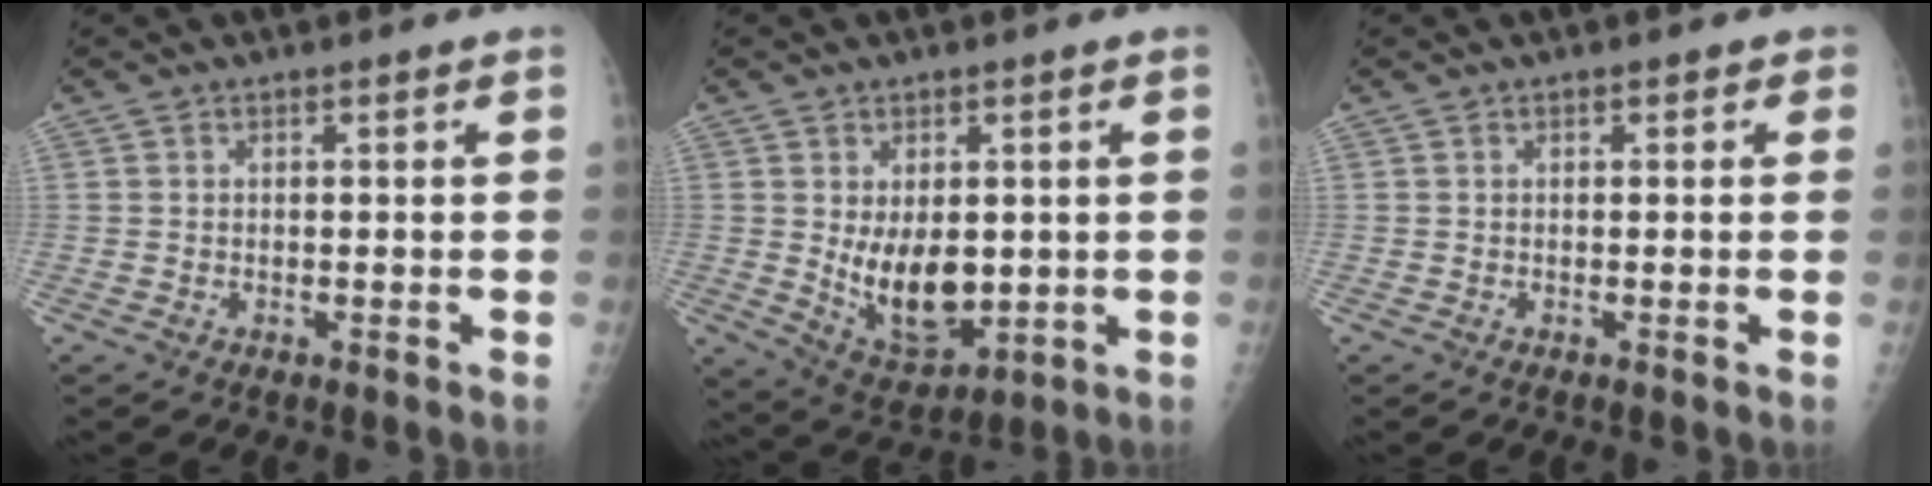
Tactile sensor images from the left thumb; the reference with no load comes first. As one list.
[{"total": 10.7, "force": [0.1, 6.4, 8.6], "torque": [-0.109, -0.023, 0.024]}, {"total": 1.1, "force": [0.5, 0.8, 0.5], "torque": [0.009, 0.002, 0.001]}]